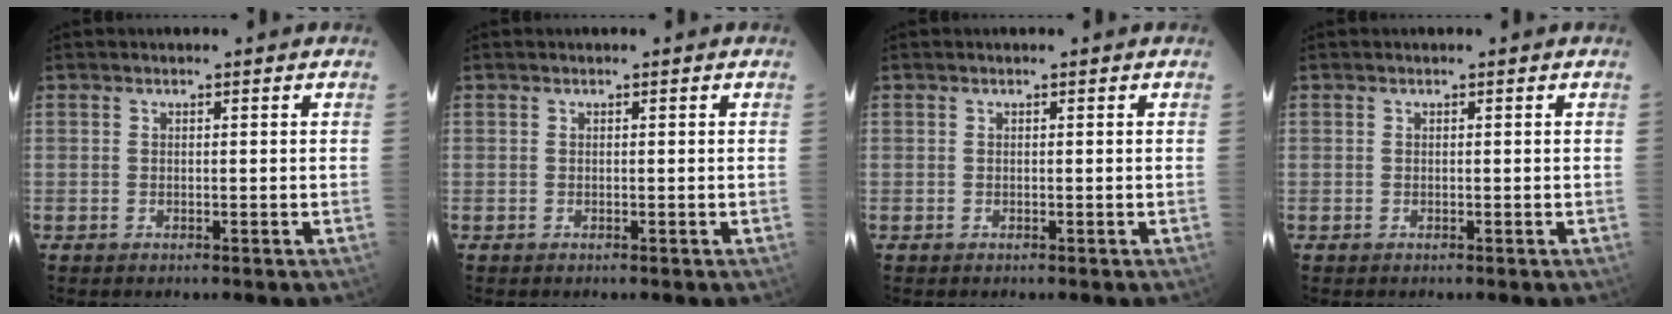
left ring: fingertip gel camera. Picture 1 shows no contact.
{"total": 0.0}
{"total": 0.0}
{"total": 0.0}